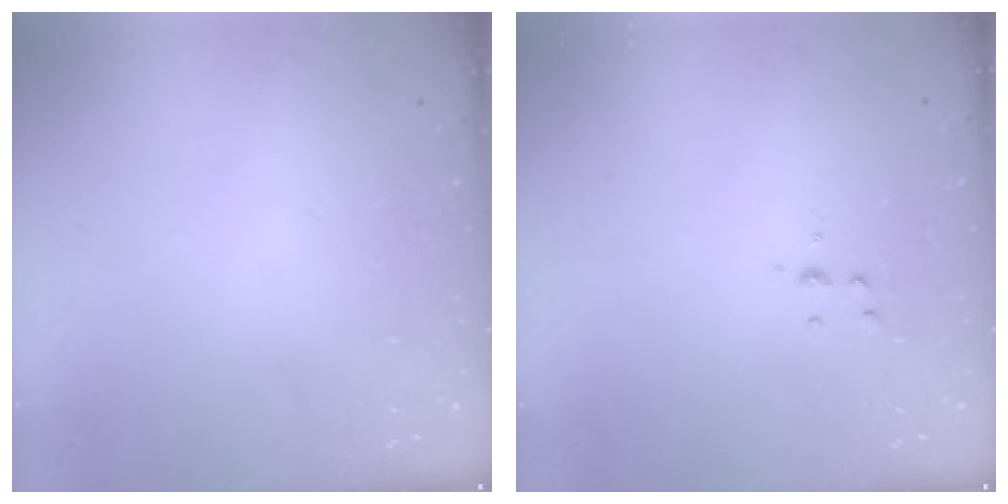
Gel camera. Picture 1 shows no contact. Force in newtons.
{"total": 3.8, "press": 3.8, "slide": 0.4}